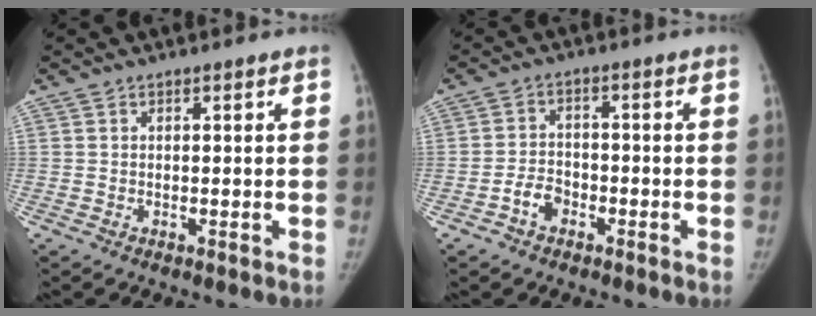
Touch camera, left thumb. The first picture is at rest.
{"total": 4.0, "force": [-2.2, 2.8, 1.9], "torque": [-0.024, 0.021, -0.041]}